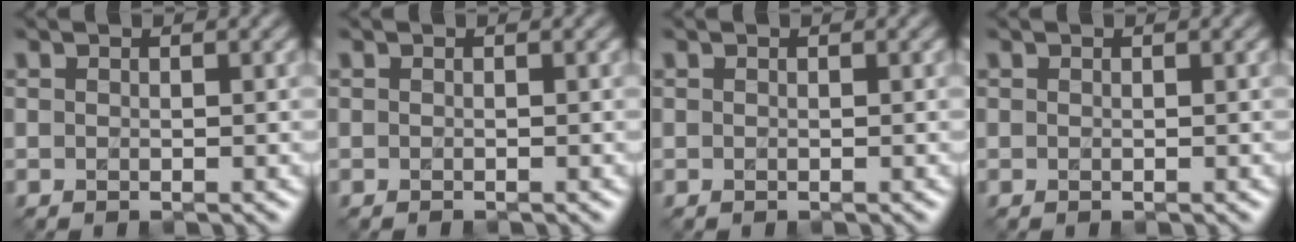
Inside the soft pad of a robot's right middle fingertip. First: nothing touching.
{"total": 0.0}
{"total": 0.0}
{"total": 0.0}